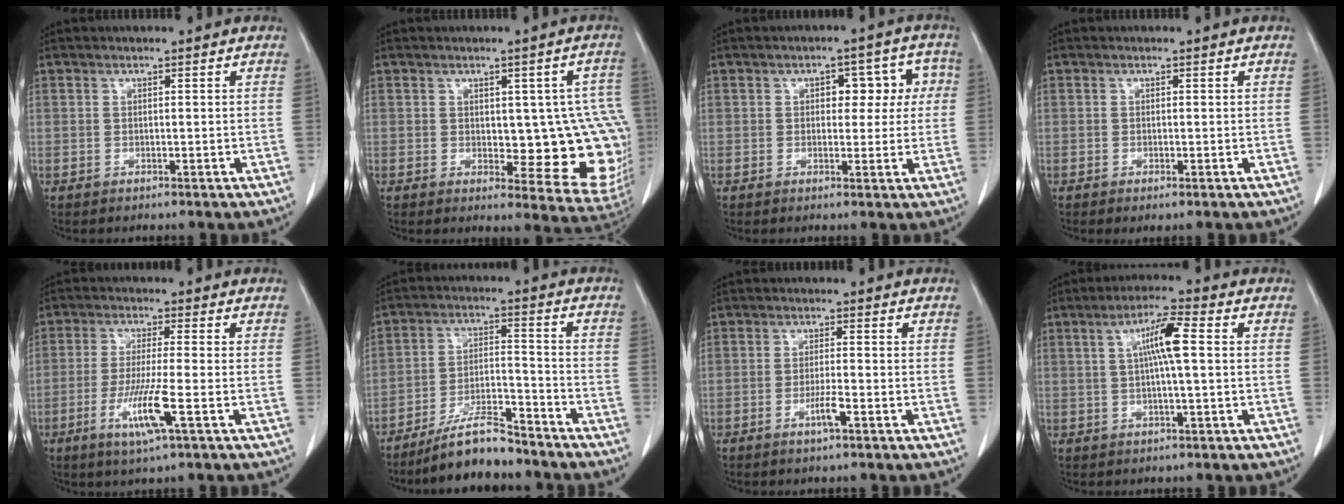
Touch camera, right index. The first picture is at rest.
{"total": 13.4, "force": [-0.4, 5.4, 12.2], "torque": [-0.103, 0.005, 0.006]}
{"total": 6.0, "force": [1.1, 3.6, 4.7], "torque": [-0.042, 0.032, 0.014]}
{"total": 0.9, "force": [-0.5, 0.1, 0.8], "torque": [-0.013, -0.003, -0.006]}
{"total": 7.7, "force": [-2.9, -0.4, 7.1], "torque": [-0.140, -0.021, -0.057]}
{"total": 9.5, "force": [-8.2, 1.8, 4.4], "torque": [-0.082, 0.000, -0.147]}
{"total": 2.8, "force": [-1.4, 0.0, 2.4], "torque": [-0.047, -0.003, -0.026]}
{"total": 6.5, "force": [1.0, 0.3, 6.4], "torque": [-0.116, 0.011, 0.016]}